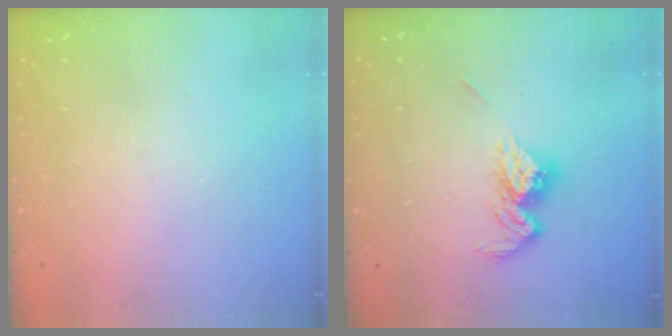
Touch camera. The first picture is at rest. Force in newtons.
{"total": 11.8, "press": 11.8, "slide": 0.5}